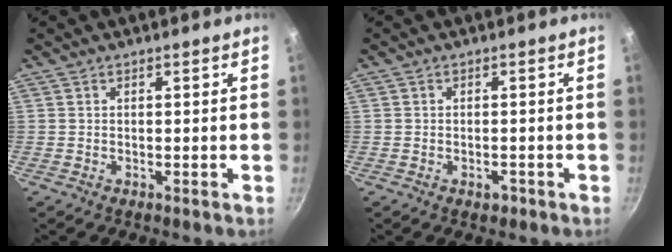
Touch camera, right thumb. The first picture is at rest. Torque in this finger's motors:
{"motor_torque": [-0.08, 0.29, -0.46, 0.23, 0.02]}